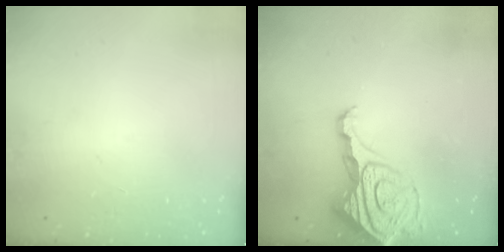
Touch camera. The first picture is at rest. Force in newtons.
{"total": 14.2, "press": 14.2, "slide": 1.4}